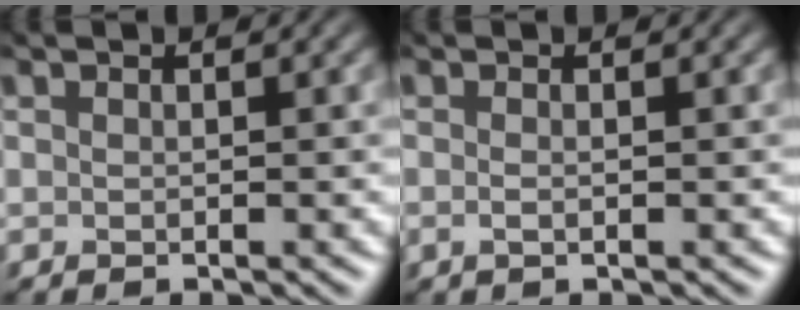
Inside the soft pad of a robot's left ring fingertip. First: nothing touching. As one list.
[{"total": 1.4, "force": [0.1, 0.5, 1.3], "torque": [-0.015, -0.002, -0.015]}]